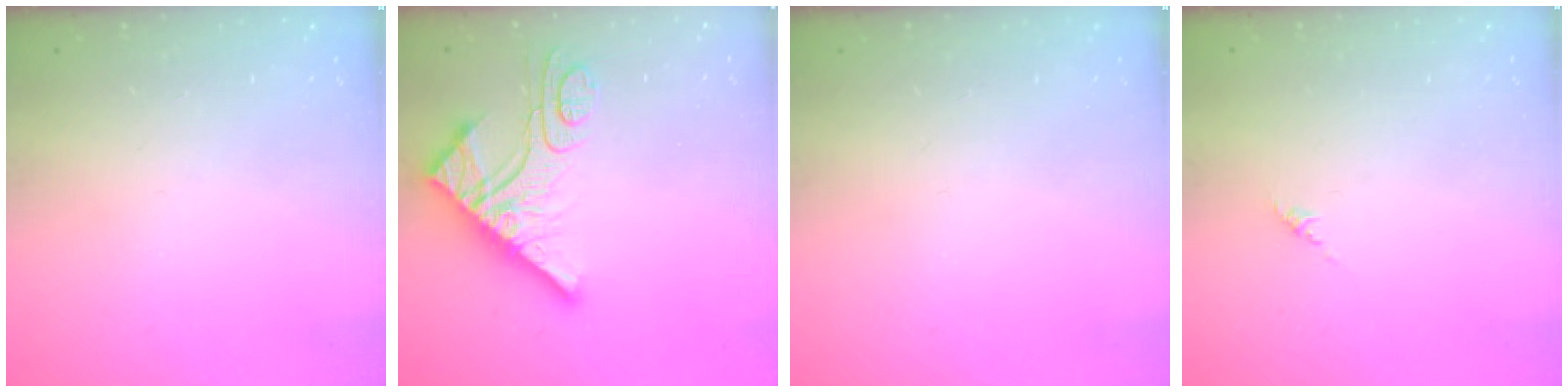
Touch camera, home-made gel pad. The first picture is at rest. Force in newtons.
{"total": 13.9, "press": 13.8, "slide": 1.1}
{"total": 0.0}
{"total": 0.6, "press": 0.4, "slide": 0.4}